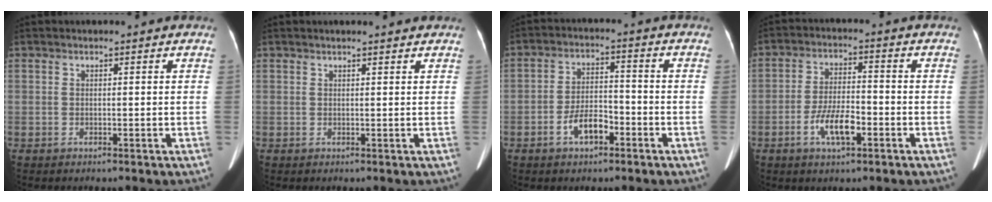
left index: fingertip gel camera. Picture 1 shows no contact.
{"total": 2.8, "force": [2.6, 0.3, 1.0], "torque": [-0.015, 0.011, 0.031]}
{"total": 5.8, "force": [-3.1, 2.5, 4.2], "torque": [-0.086, 0.009, -0.054]}
{"total": 6.8, "force": [-3.0, 2.1, 5.7], "torque": [-0.117, -0.001, -0.054]}